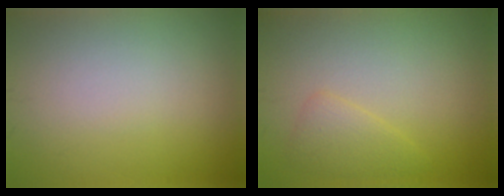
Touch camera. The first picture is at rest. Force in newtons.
{"total": 2.0, "press": 2.0, "slide": 0.2}